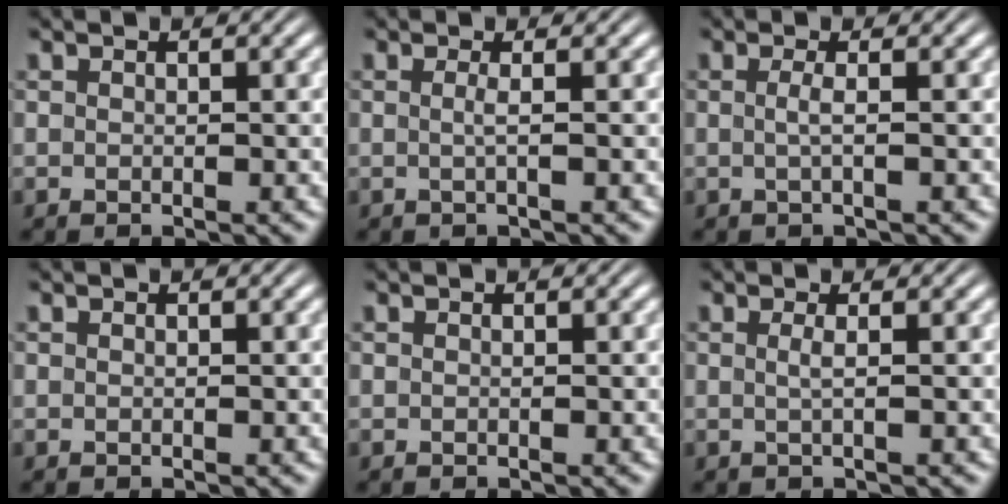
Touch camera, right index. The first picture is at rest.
{"total": 1.1, "force": [-0.3, -0.4, 0.9], "torque": [-0.024, -0.006, -0.002]}
{"total": 1.3, "force": [-0.3, -0.3, 1.2], "torque": [-0.029, -0.006, -0.003]}
{"total": 0.0}
{"total": 0.0}
{"total": 1.0, "force": [-0.1, -0.3, 1.0], "torque": [-0.025, -0.006, 0.002]}